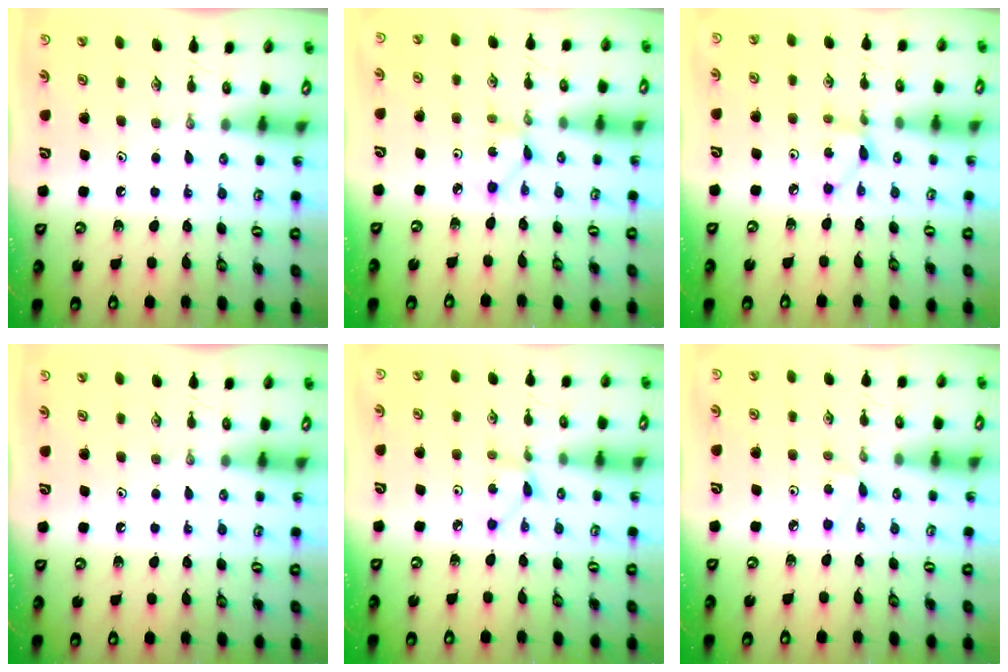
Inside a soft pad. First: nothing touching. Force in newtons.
{"total": 2.0, "press": 1.9, "slide": 0.2}
{"total": 3.6, "press": 3.6, "slide": 0.4}
{"total": 0.0}
{"total": 2.5, "press": 2.4, "slide": 0.3}
{"total": 2.9, "press": 2.9, "slide": 0.4}